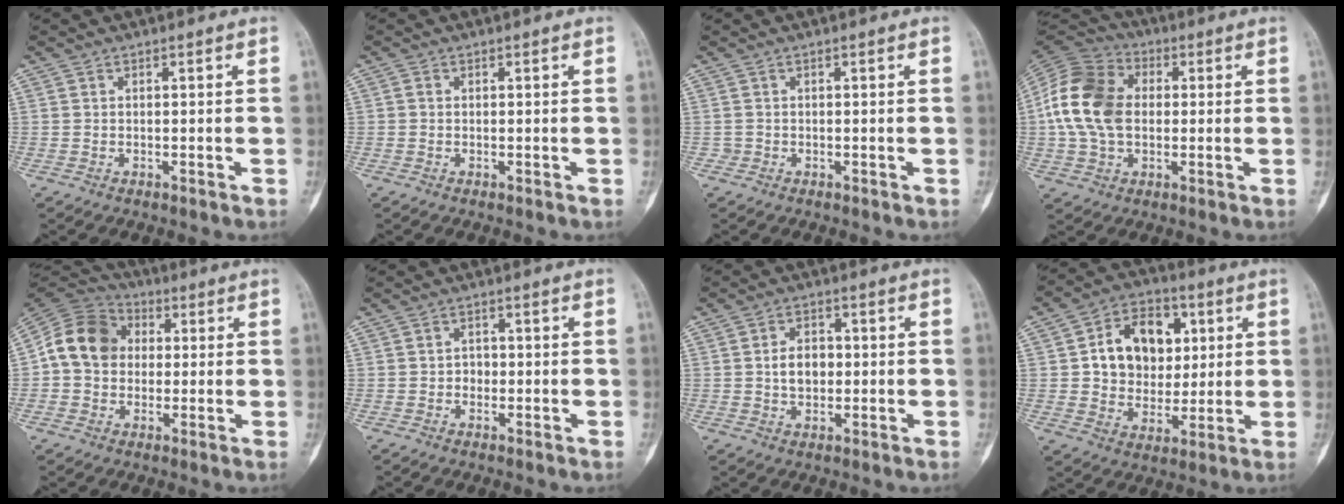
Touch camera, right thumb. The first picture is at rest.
{"total": 0.6, "force": [-0.1, 0.5, 0.3], "torque": [-0.005, 0.001, -0.005]}
{"total": 0.7, "force": [-0.2, 0.6, -0.2], "torque": [0.006, 0.006, -0.005]}
{"total": 15.5, "force": [0.6, 11.3, 10.6], "torque": [-0.193, 0.024, 0.005]}
{"total": 12.4, "force": [1.1, 10.4, 6.8], "torque": [-0.105, 0.027, 0.008]}
{"total": 2.0, "force": [-0.4, 1.8, 0.8], "torque": [0.002, 0.007, -0.012]}
{"total": 5.4, "force": [0.0, 3.9, 3.7], "torque": [-0.048, 0.011, -0.002]}
{"total": 15.0, "force": [3.2, 11.6, 8.9], "torque": [-0.098, 0.005, 0.056]}